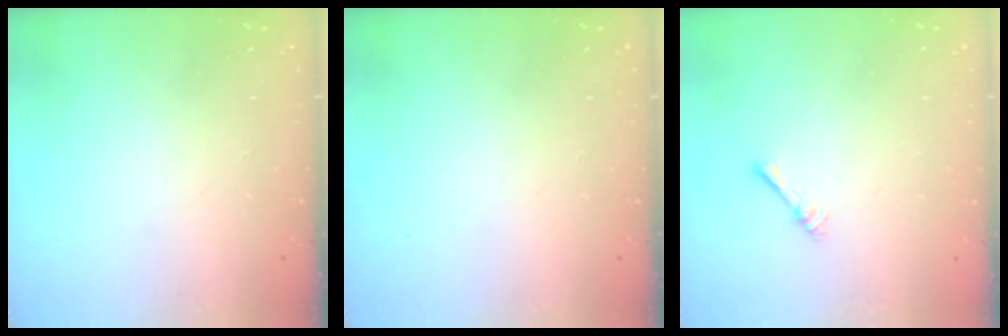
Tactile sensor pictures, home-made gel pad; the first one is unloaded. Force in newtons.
{"total": 0.0}
{"total": 1.0, "press": 1.0, "slide": 0.3}